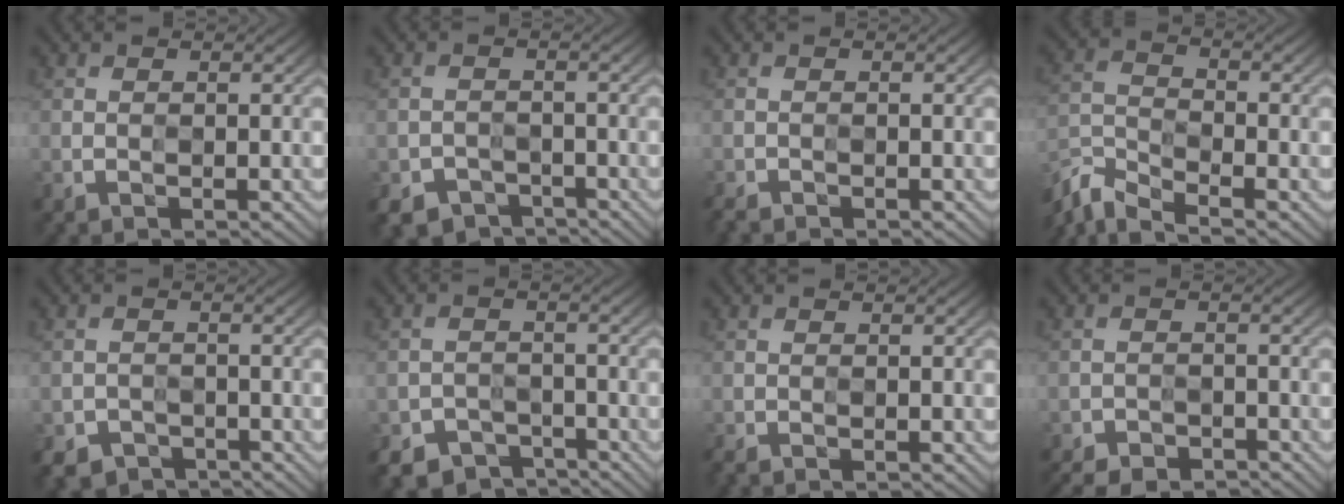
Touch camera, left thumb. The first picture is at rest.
{"total": 2.2, "force": [-1.7, 1.1, -0.9], "torque": [0.014, -0.003, -0.034]}
{"total": 2.0, "force": [-1.6, 0.6, 1.1], "torque": [-0.023, -0.006, -0.029]}
{"total": 7.6, "force": [-6.7, 2.3, 2.8], "torque": [-0.070, -0.015, -0.141]}
{"total": 2.1, "force": [-1.5, 1.3, -0.6], "torque": [0.009, -0.006, -0.031]}
{"total": 2.7, "force": [-2.2, 1.0, -1.3], "torque": [0.025, 0.002, -0.046]}
{"total": 1.1, "force": [-0.8, 0.2, 0.7], "torque": [-0.019, -0.003, -0.016]}
{"total": 4.6, "force": [-4.0, 1.5, 1.5], "torque": [-0.032, -0.015, -0.067]}